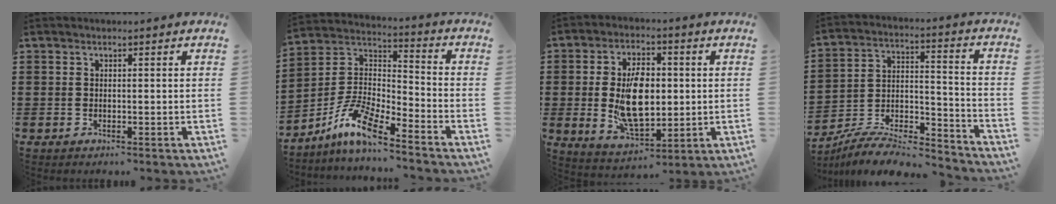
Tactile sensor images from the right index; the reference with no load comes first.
{"total": 9.2, "force": [-6.6, 2.0, 6.0], "torque": [-0.149, -0.006, -0.139]}
{"total": 10.2, "force": [-0.2, 5.7, 8.5], "torque": [-0.160, 0.003, -0.005]}
{"total": 7.9, "force": [-7.4, 2.0, 2.2], "torque": [-0.031, 0.017, -0.142]}